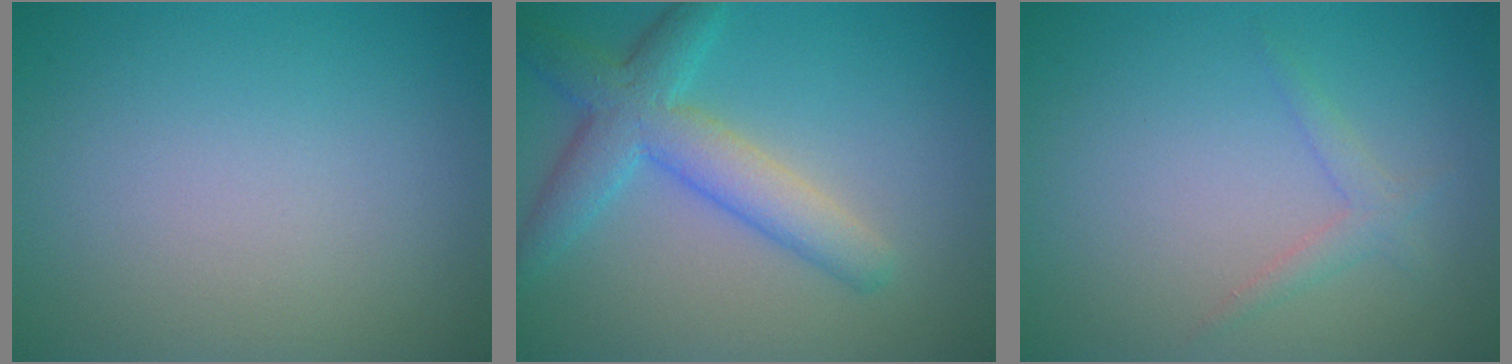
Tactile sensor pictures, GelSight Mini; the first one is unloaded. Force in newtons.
{"total": 5.2, "press": 5.2, "slide": 0.1}
{"total": 1.3, "press": 1.3, "slide": 0.1}